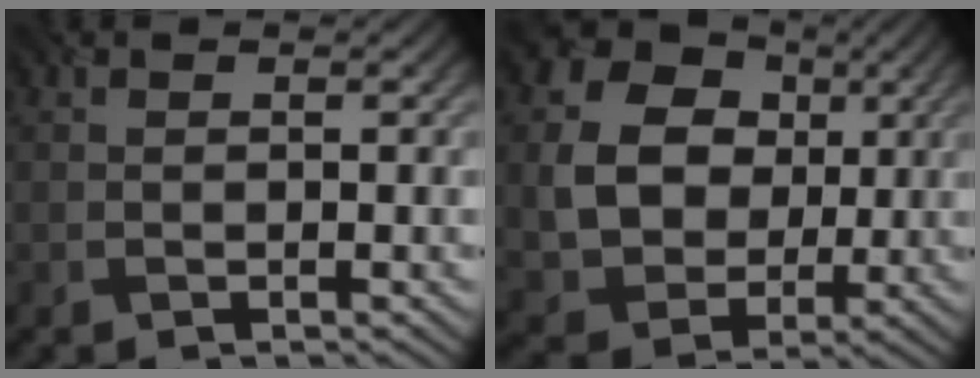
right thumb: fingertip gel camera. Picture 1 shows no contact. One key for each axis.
{"total": 11.2, "fx": 2.0, "fy": 9.1, "fz": 6.1, "tx": -0.126, "ty": -0.004, "tz": 0.027}